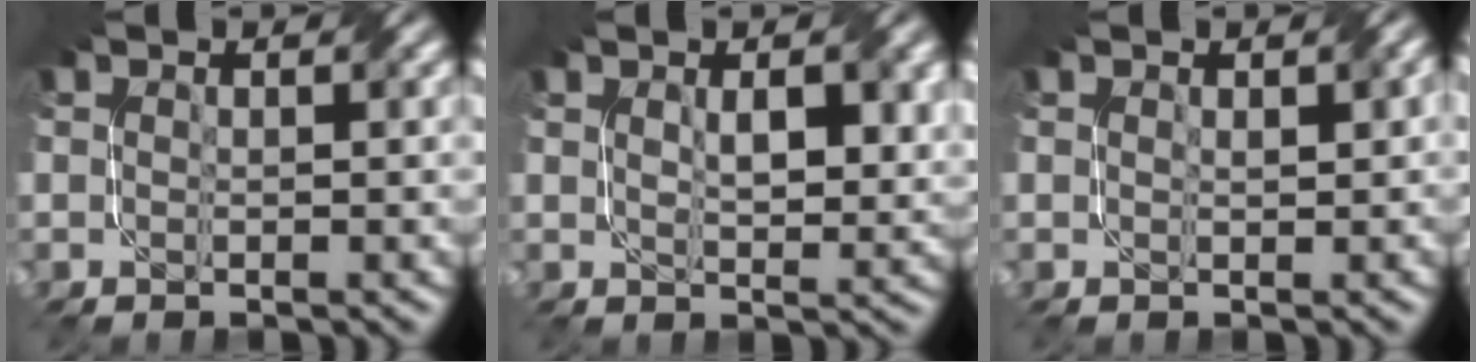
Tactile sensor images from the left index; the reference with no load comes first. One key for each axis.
{"total": 3.7, "fx": 1.1, "fy": 1.4, "fz": 3.2, "tx": -0.058, "ty": -0.002, "tz": 0.024}
{"total": 0.9, "fx": 0.4, "fy": 0.2, "fz": 0.8, "tx": -0.011, "ty": 0.000, "tz": 0.009}